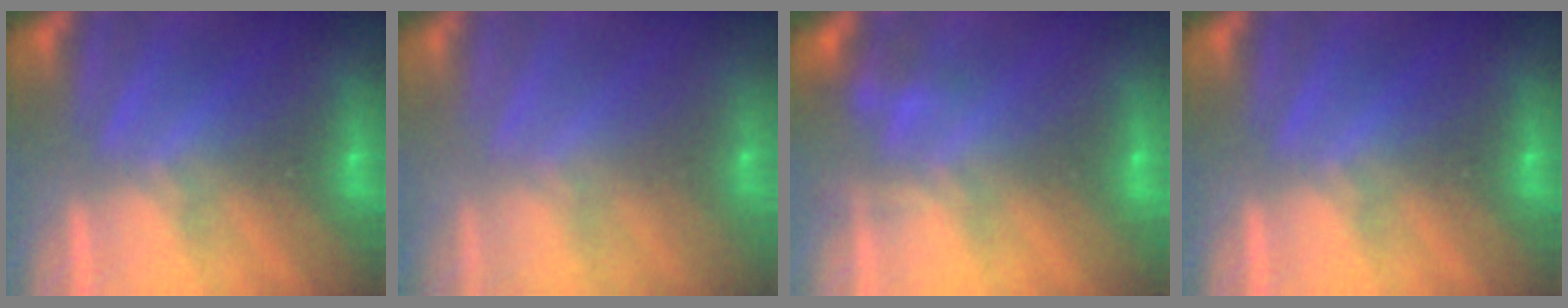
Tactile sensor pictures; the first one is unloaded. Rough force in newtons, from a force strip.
{"total": 12.7}
{"total": 2.3}
{"total": 0.0}